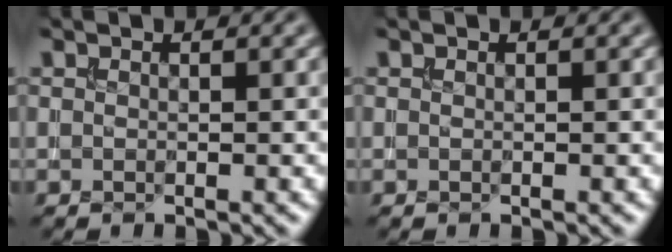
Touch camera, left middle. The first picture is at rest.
{"total": 0.0}